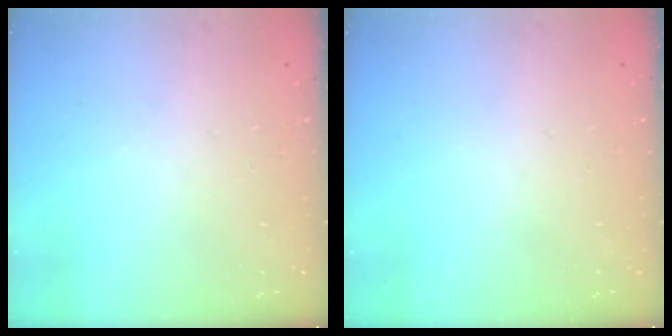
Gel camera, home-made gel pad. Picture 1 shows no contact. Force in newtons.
{"total": 0.0}